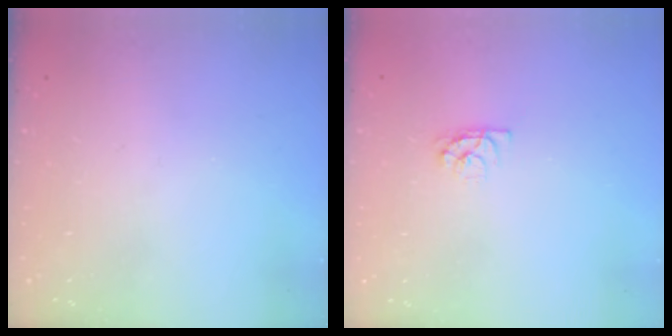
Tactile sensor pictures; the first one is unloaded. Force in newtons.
{"total": 3.9, "press": 3.9, "slide": 0.3}